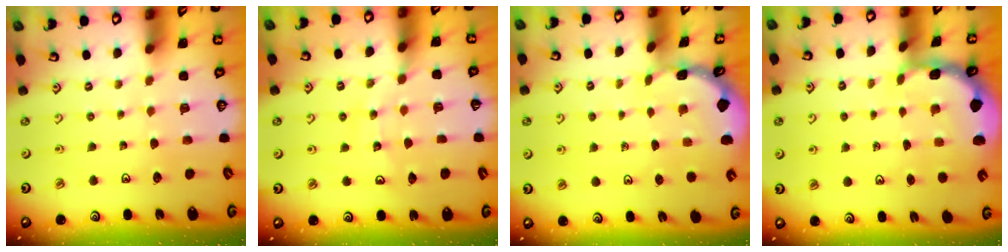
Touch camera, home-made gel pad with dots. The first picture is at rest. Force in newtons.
{"total": 9.3, "press": 9.3, "slide": 0.8}
{"total": 0.7, "press": 0.6, "slide": 0.1}
{"total": 2.1, "press": 2.1, "slide": 0.4}